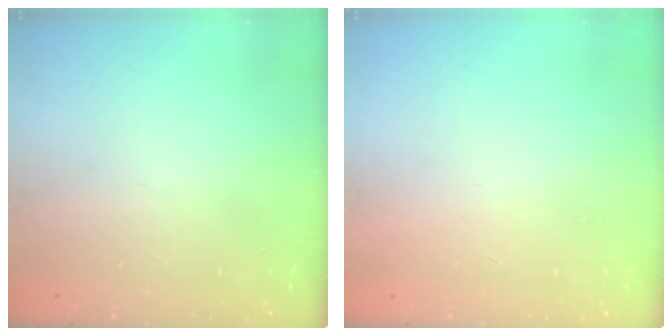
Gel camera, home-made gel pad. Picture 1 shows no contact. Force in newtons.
{"total": 1.5, "press": 1.5, "slide": 0.1}